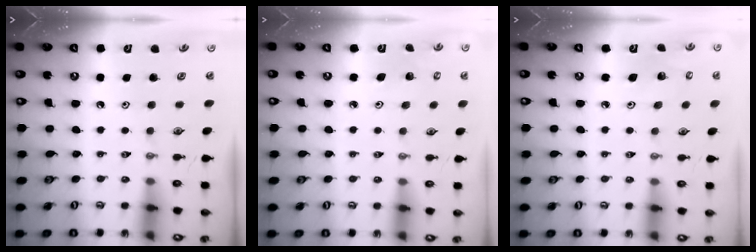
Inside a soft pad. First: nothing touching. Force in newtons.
{"total": 2.8, "press": 2.8, "slide": 0.2}
{"total": 3.5, "press": 3.3, "slide": 1.1}